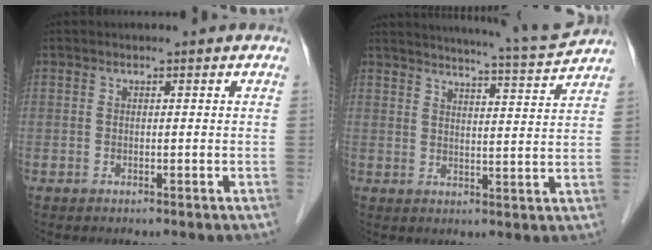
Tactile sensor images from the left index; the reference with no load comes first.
{"total": 10.6, "force": [10.1, -1.7, 2.6], "torque": [-0.051, -0.026, 0.136]}